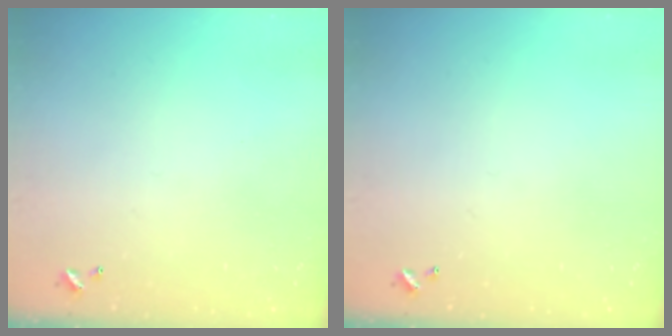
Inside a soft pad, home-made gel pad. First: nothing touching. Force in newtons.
{"total": 0.0}